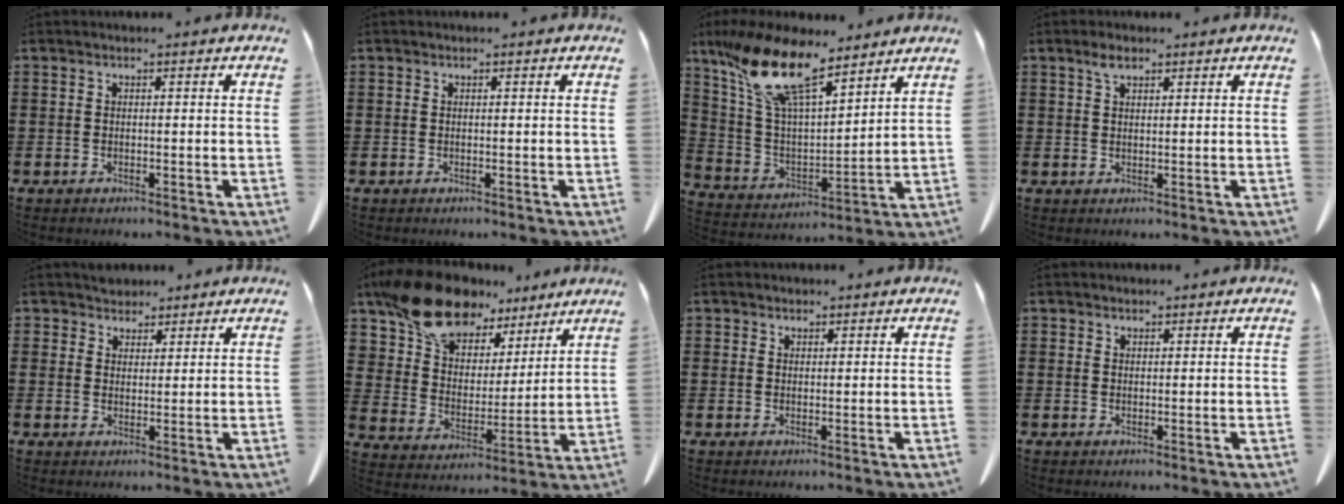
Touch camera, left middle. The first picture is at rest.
{"total": 0.0}
{"total": 15.5, "force": [10.8, 5.0, 9.9], "torque": [-0.235, -0.042, 0.189]}
{"total": 2.4, "force": [1.6, 1.0, 1.5], "torque": [-0.025, 0.000, 0.028]}
{"total": 3.5, "force": [3.0, 1.8, 0.0], "torque": [-0.013, 0.002, 0.058]}
{"total": 14.8, "force": [12.0, 6.9, 5.2], "torque": [-0.139, -0.066, 0.224]}
{"total": 1.6, "force": [1.4, 0.8, -0.1], "torque": [-0.004, 0.001, 0.029]}
{"total": 1.3, "force": [1.2, 0.7, 0.0], "torque": [-0.004, 0.001, 0.024]}